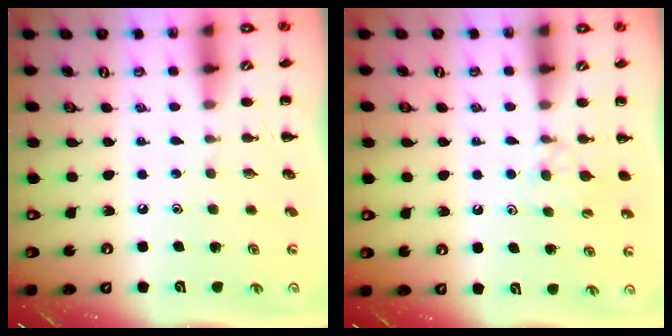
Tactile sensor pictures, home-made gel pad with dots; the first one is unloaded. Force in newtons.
{"total": 5.3, "press": 5.0, "slide": 1.8}